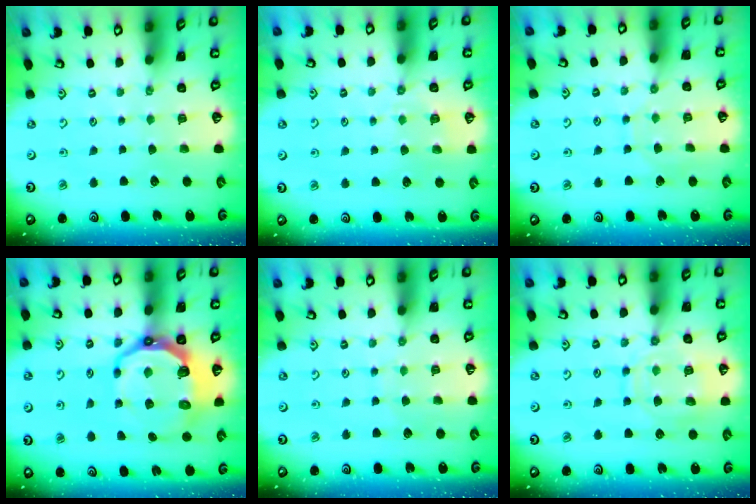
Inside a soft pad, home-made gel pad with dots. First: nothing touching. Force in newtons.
{"total": 3.0, "press": 2.9, "slide": 0.7}
{"total": 5.4, "press": 5.4, "slide": 0.3}
{"total": 12.8, "press": 11.8, "slide": 4.8}
{"total": 5.1, "press": 5.1, "slide": 0.6}
{"total": 13.4, "press": 13.3, "slide": 1.2}